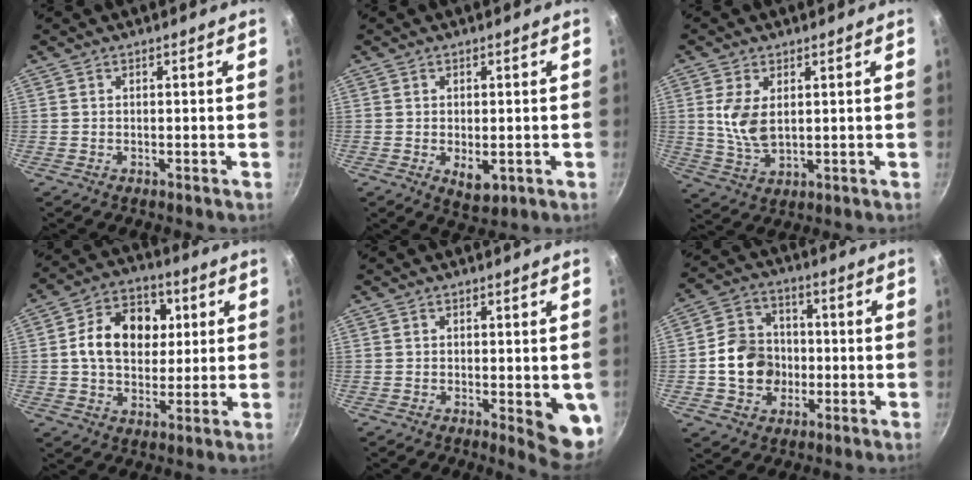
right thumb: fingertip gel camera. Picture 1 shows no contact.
{"total": 4.7, "force": [-1.0, 2.7, 3.8], "torque": [-0.051, -0.008, -0.006]}
{"total": 7.2, "force": [1.5, 4.0, 5.9], "torque": [-0.116, -0.013, 0.035]}
{"total": 14.5, "force": [2.6, 10.8, 9.3], "torque": [-0.115, 0.011, 0.031]}
{"total": 7.2, "force": [-1.2, 2.3, 6.7], "torque": [-0.061, -0.004, -0.010]}
{"total": 11.3, "force": [-1.4, 9.6, 5.6], "torque": [-0.069, 0.026, -0.032]}